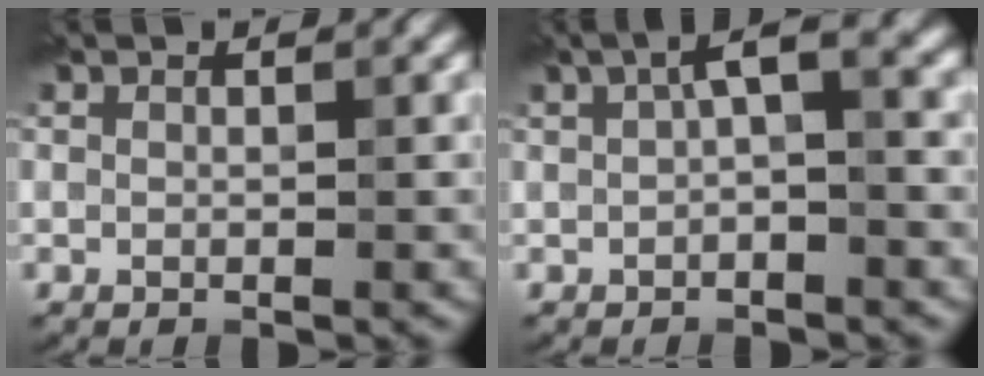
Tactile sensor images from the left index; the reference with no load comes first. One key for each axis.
{"total": 3.1, "fx": 0.8, "fy": 0.8, "fz": 2.9, "tx": -0.047, "ty": 0.016, "tz": 0.005}